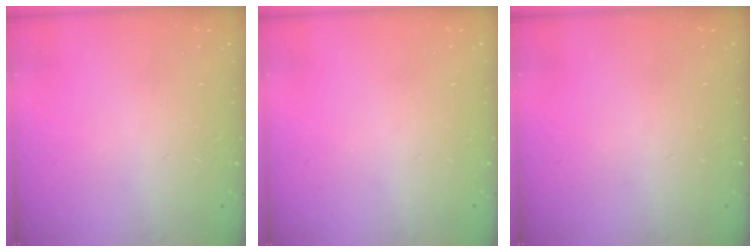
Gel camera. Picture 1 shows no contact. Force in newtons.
{"total": 0.0}
{"total": 0.0}